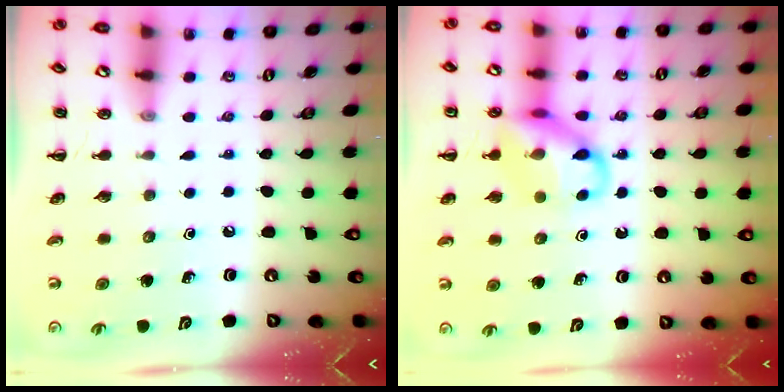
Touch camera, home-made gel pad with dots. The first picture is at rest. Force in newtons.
{"total": 12.8, "press": 12.6, "slide": 2.1}